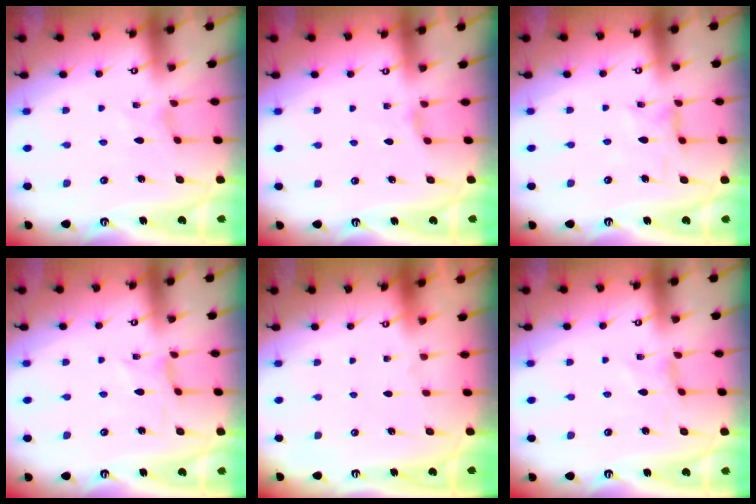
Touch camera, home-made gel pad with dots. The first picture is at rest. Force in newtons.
{"total": 1.4, "press": 1.4, "slide": 0.3}
{"total": 1.4, "press": 1.4, "slide": 0.3}
{"total": 0.0}
{"total": 0.0}
{"total": 0.0}